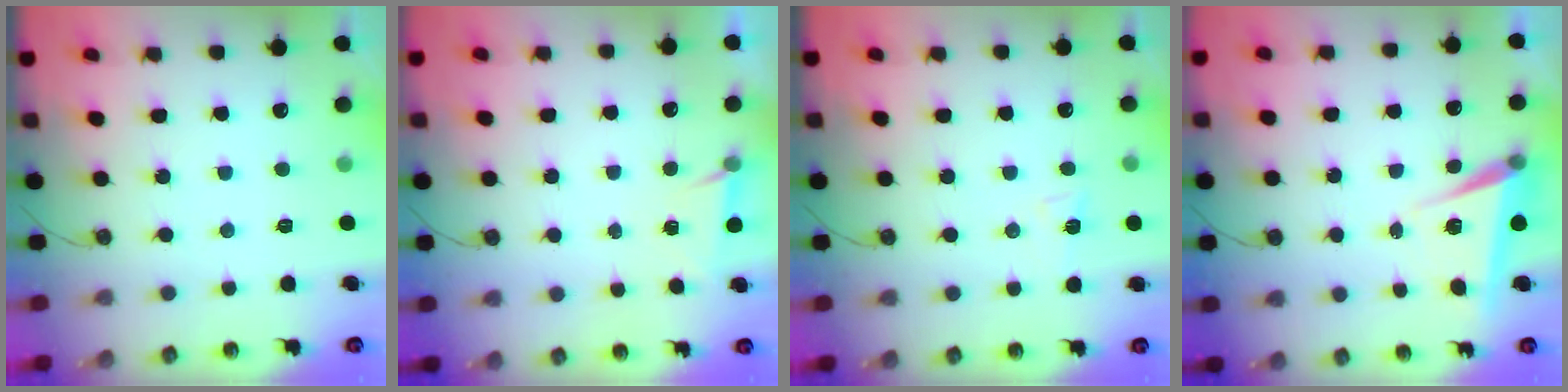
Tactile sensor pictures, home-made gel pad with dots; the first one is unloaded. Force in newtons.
{"total": 4.7, "press": 1.6, "slide": 4.4}
{"total": 5.9, "press": 5.8, "slide": 1.2}
{"total": 6.8, "press": 5.8, "slide": 3.7}